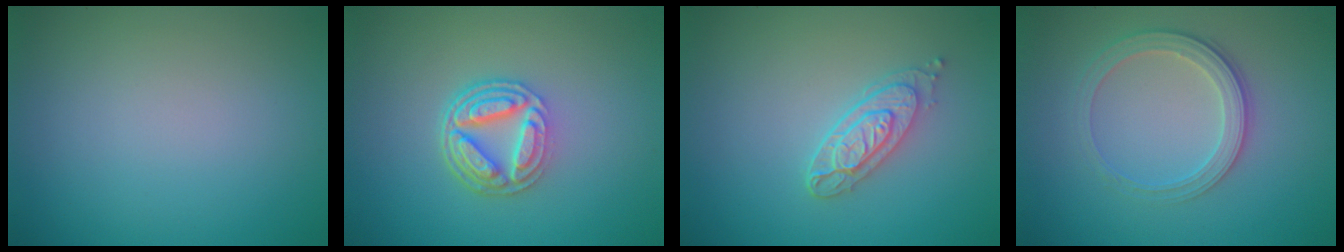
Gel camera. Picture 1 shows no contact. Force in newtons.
{"total": 5.0, "press": 3.7, "slide": 3.4}
{"total": 3.2, "press": 2.6, "slide": 1.9}
{"total": 2.8, "press": 2.6, "slide": 0.8}